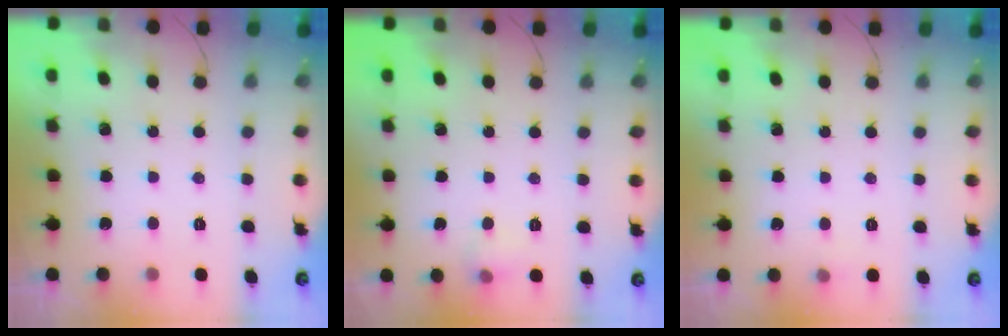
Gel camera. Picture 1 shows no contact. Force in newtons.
{"total": 4.9, "press": 4.6, "slide": 1.8}
{"total": 3.6, "press": 3.4, "slide": 1.3}